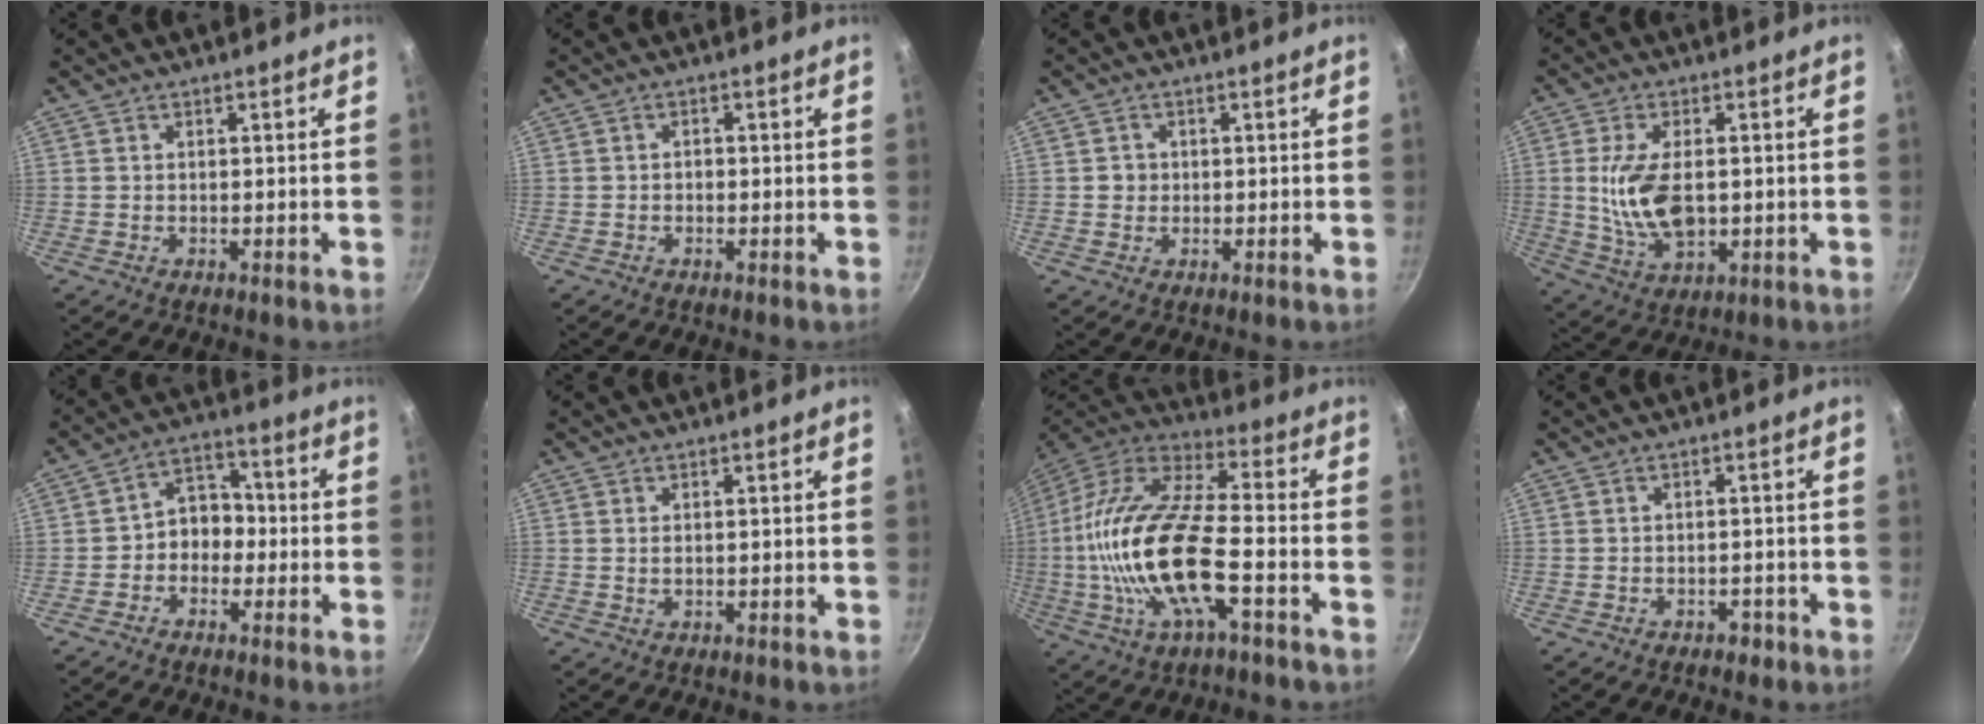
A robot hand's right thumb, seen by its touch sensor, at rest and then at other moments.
{"total": 0.9, "force": [-0.5, 0.7, 0.4], "torque": [-0.006, 0.004, -0.008]}
{"total": 2.0, "force": [0.0, 1.9, 0.6], "torque": [0.004, 0.005, -0.002]}
{"total": 11.7, "force": [0.0, 6.4, 9.8], "torque": [-0.179, -0.003, 0.006]}
{"total": 6.9, "force": [-1.7, 5.6, 3.7], "torque": [-0.012, 0.035, -0.040]}
{"total": 1.0, "force": [0.0, 0.6, 0.8], "torque": [-0.016, 0.001, 0.000]}
{"total": 23.0, "force": [-4.8, 8.5, 20.8], "torque": [-0.412, 0.029, -0.105]}
{"total": 1.8, "force": [-1.2, 1.0, 0.7], "torque": [0.000, 0.019, -0.007]}